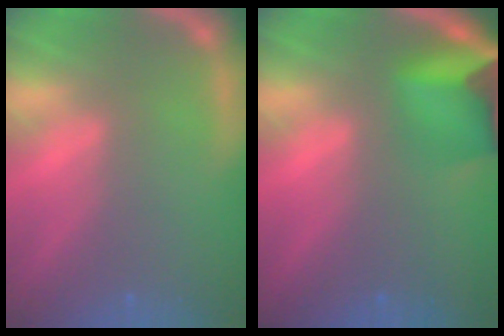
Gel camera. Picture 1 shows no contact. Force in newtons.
{"total": 7.4}